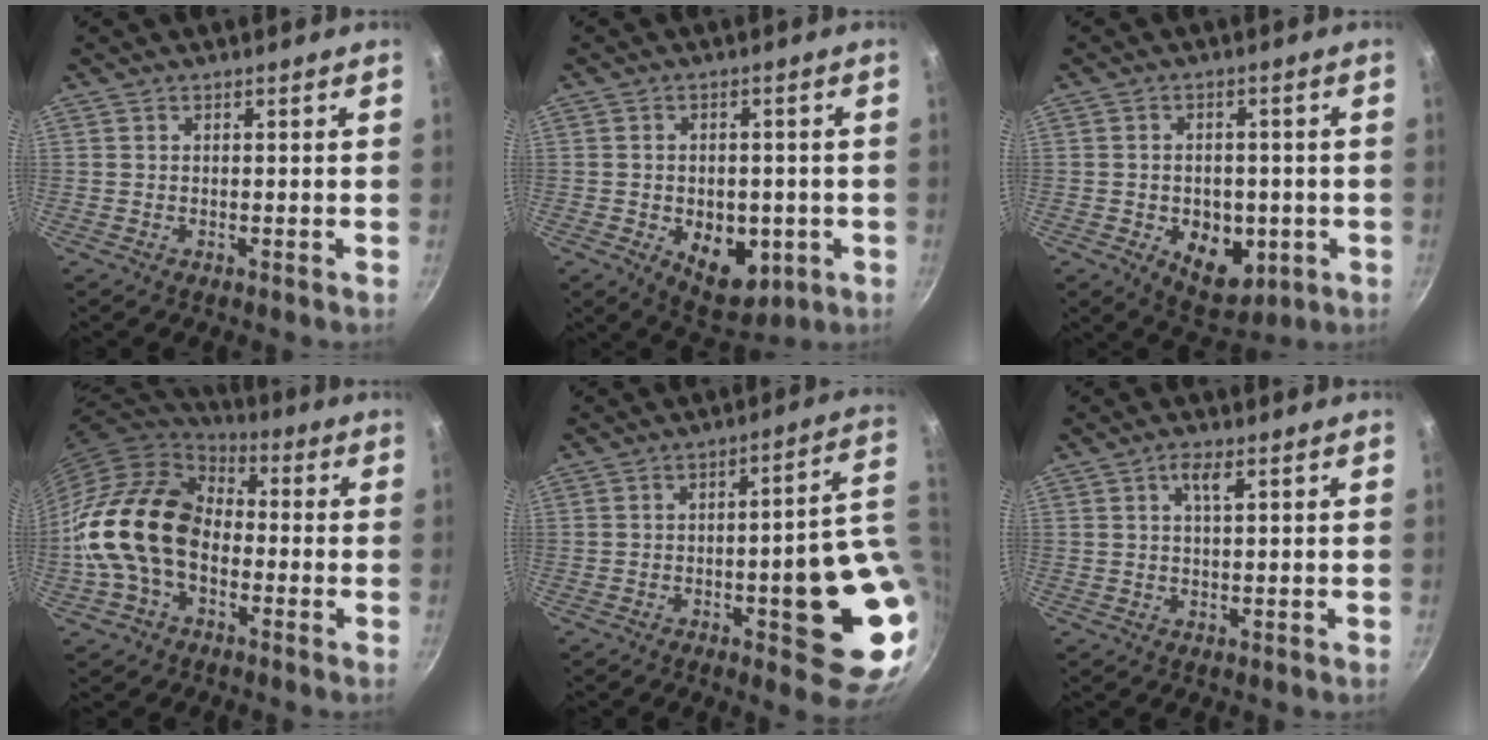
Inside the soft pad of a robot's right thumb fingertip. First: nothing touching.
{"total": 10.8, "force": [-2.8, 7.1, 7.6], "torque": [-0.069, -0.005, -0.024]}
{"total": 10.4, "force": [-2.7, 7.2, 7.1], "torque": [-0.065, -0.005, -0.023]}
{"total": 17.3, "force": [-2.7, 12.2, 12.0], "torque": [-0.190, 0.040, -0.065]}
{"total": 17.6, "force": [-1.8, 5.3, 16.7], "torque": [-0.178, 0.009, -0.020]}
{"total": 2.9, "force": [1.1, 0.9, 2.5], "torque": [-0.044, 0.002, 0.021]}